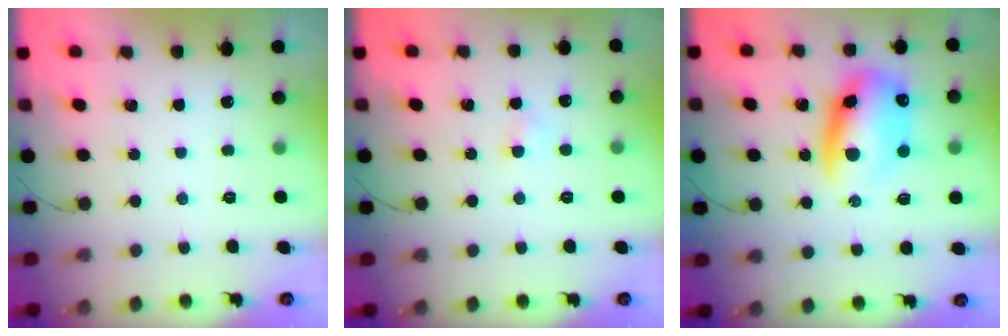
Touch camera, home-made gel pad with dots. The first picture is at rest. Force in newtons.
{"total": 2.3, "press": 2.2, "slide": 0.9}
{"total": 13.8, "press": 13.5, "slide": 3.0}